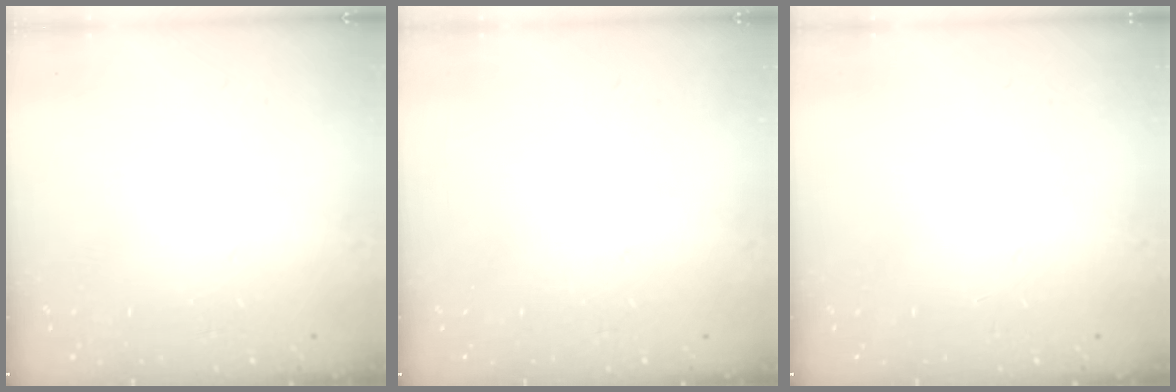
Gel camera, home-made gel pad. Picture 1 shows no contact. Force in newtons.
{"total": 0.0}
{"total": 0.0}